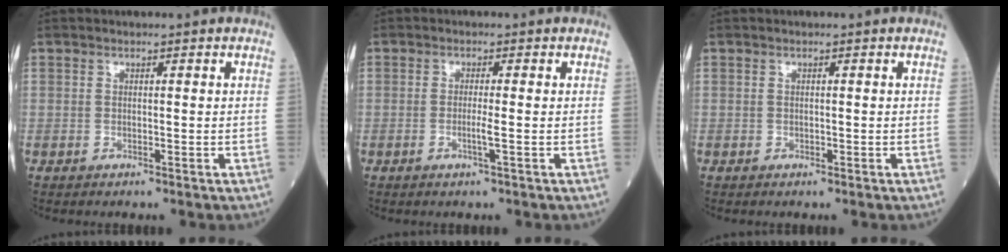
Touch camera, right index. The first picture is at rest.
{"total": 2.0, "force": [-0.6, 0.1, 1.9], "torque": [-0.042, -0.002, -0.012]}
{"total": 0.0}